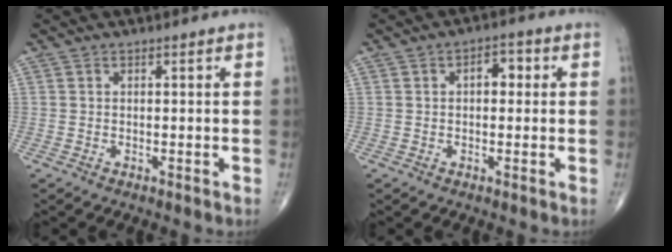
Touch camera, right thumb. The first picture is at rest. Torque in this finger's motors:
{"motor_torque": [0.48, 0.86, 0.58, 0.11, 0.00]}